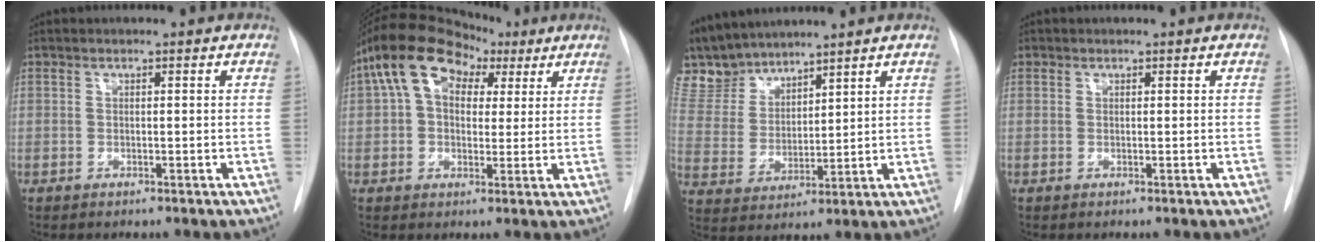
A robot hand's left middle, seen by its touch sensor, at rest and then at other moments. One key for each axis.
{"total": 11.1, "fx": 5.1, "fy": 7.0, "fz": 6.8, "tx": -0.140, "ty": 0.049, "tz": 0.090}
{"total": 9.2, "fx": 8.9, "fy": 2.0, "fz": 0.9, "tx": -0.038, "ty": 0.001, "tz": 0.197}
{"total": 0.0}